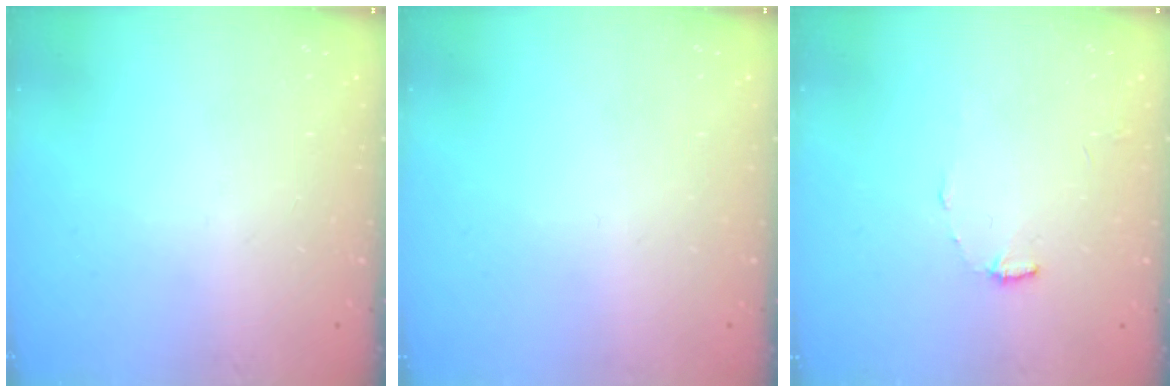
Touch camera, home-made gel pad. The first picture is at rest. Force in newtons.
{"total": 0.0}
{"total": 5.9, "press": 5.9, "slide": 0.3}